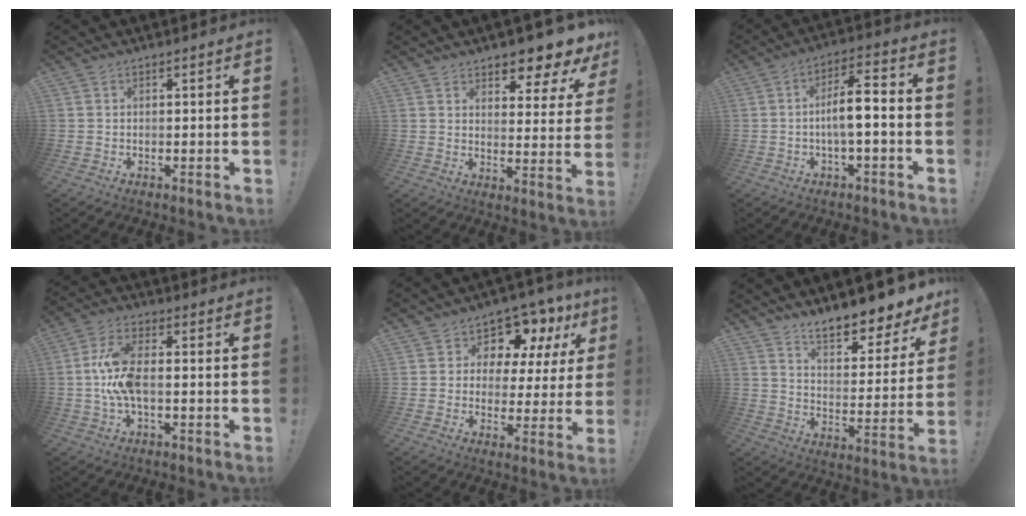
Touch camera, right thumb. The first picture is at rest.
{"total": 7.6, "force": [6.9, 1.8, 2.7], "torque": [-0.032, -0.075, 0.119]}
{"total": 9.5, "force": [-1.5, 2.5, 9.0], "torque": [-0.152, 0.010, -0.033]}
{"total": 10.5, "force": [-1.2, 4.7, 9.4], "torque": [-0.189, 0.007, -0.018]}
{"total": 8.7, "force": [5.9, 5.4, 3.5], "torque": [-0.054, -0.057, 0.107]}
{"total": 10.5, "force": [9.3, 2.6, 4.1], "torque": [-0.057, -0.086, 0.160]}